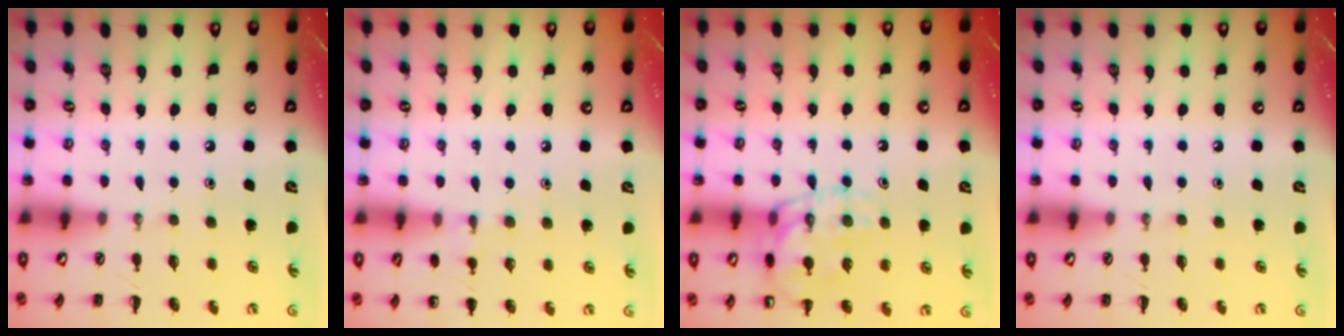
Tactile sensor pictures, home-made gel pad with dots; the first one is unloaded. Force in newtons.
{"total": 7.1, "press": 6.8, "slide": 2.1}
{"total": 14.0, "press": 13.9, "slide": 1.6}
{"total": 0.0}